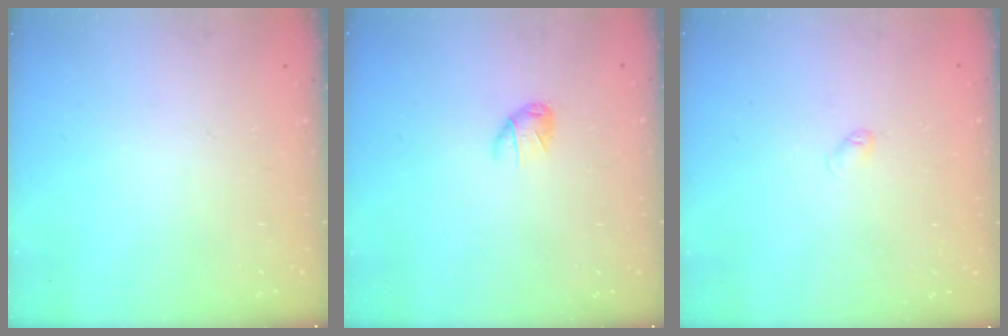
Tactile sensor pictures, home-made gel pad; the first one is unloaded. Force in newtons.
{"total": 5.0, "press": 4.9, "slide": 0.7}
{"total": 2.6, "press": 2.6, "slide": 0.4}